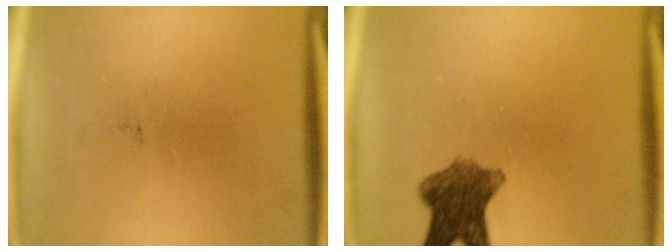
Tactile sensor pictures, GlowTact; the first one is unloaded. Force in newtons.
{"total": 7.5}